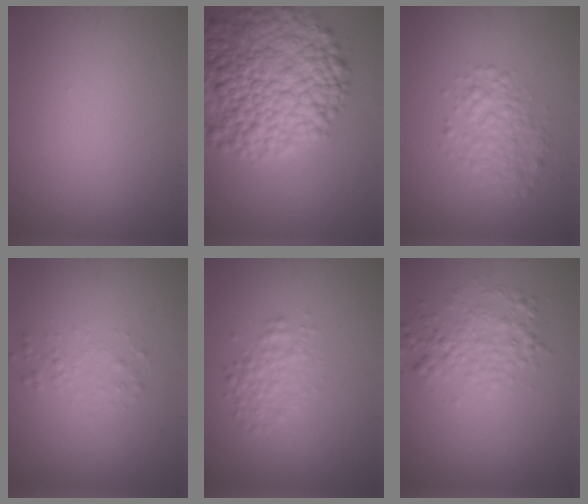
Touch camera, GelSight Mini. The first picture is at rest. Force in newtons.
{"total": 11.4, "press": 11.4, "slide": 0.6}
{"total": 3.1, "press": 3.1, "slide": 0.1}
{"total": 1.2, "press": 1.2, "slide": 0.0}
{"total": 2.5, "press": 2.5, "slide": 0.1}
{"total": 3.0, "press": 3.0, "slide": 0.0}